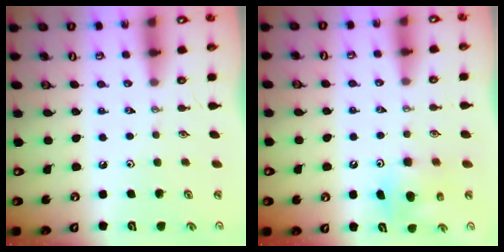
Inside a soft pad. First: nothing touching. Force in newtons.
{"total": 7.1, "press": 7.1, "slide": 0.4}